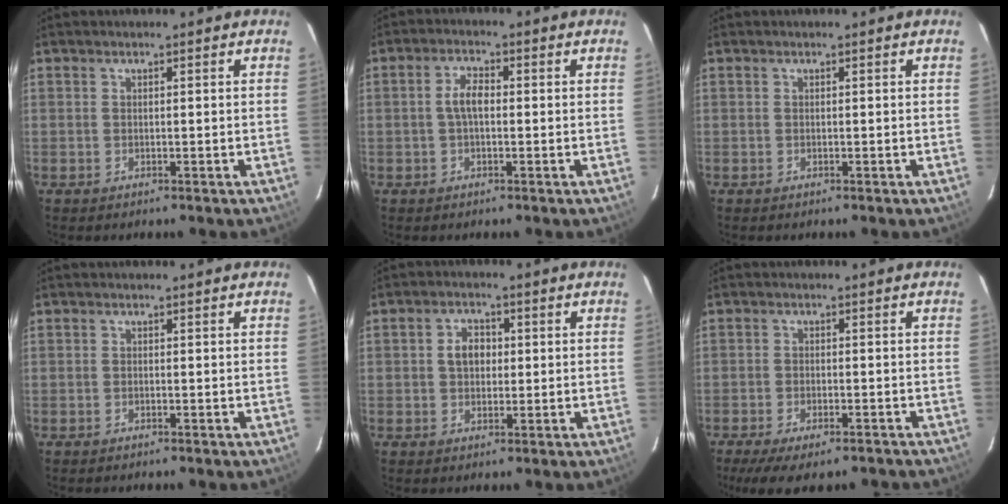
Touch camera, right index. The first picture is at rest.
{"total": 3.4, "force": [-0.2, 1.8, 2.9], "torque": [-0.060, 0.011, -0.003]}
{"total": 0.0}
{"total": 0.0}
{"total": 4.0, "force": [0.3, 3.2, 2.3], "torque": [-0.039, 0.013, 0.006]}
{"total": 11.8, "force": [-9.3, 3.7, 6.2], "torque": [-0.133, -0.035, -0.140]}